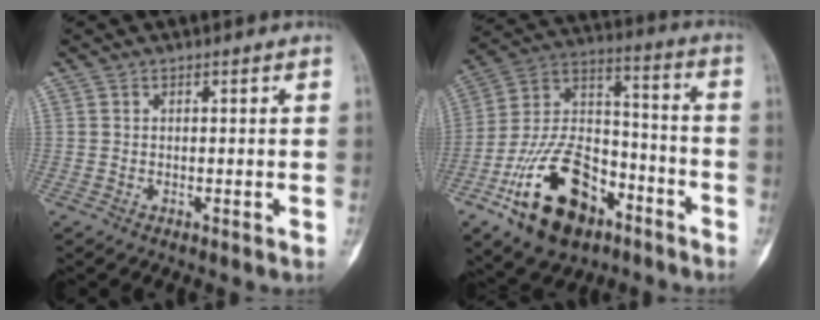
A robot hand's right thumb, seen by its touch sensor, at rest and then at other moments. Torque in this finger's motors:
{"motor_torque": [0.61, 0.65, 1.57, -1.19, 0.55]}